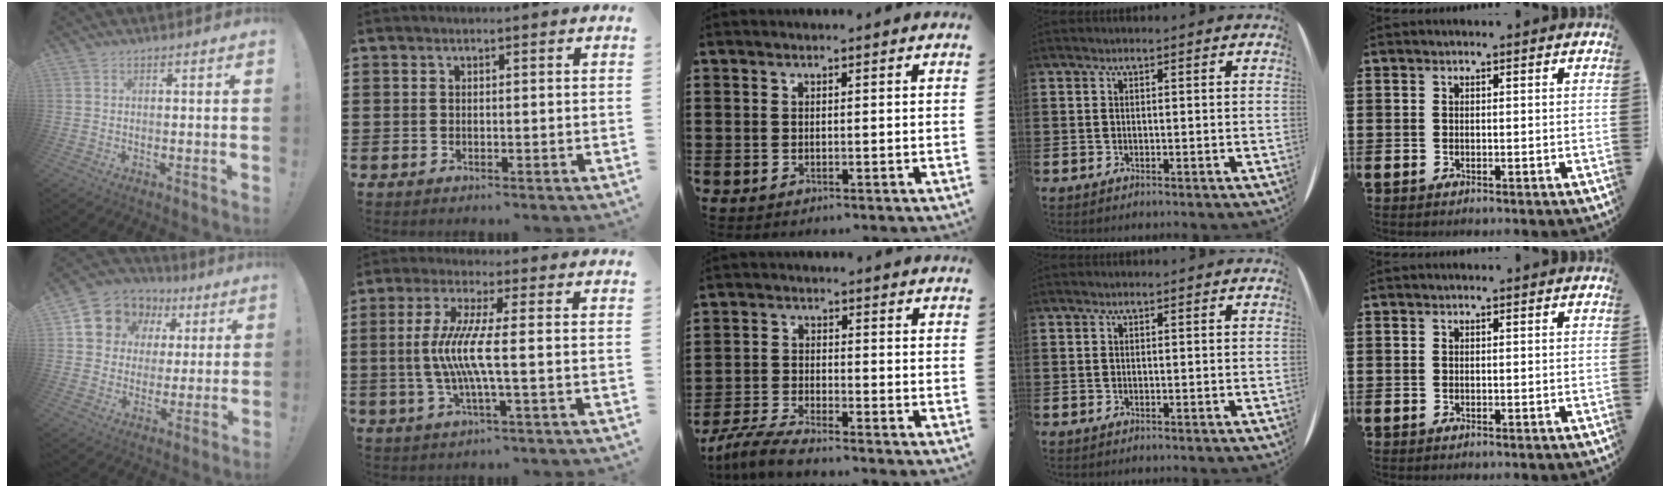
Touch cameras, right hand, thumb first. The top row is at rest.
{"thumb": {"total": 11.0, "force": [4.5, 9.5, 3.3], "torque": [-0.054, -0.027, 0.095]}, "index": {"total": 7.3, "force": [-0.9, 0.1, 7.3], "torque": [-0.160, -0.018, -0.028]}, "middle": {"total": 4.6, "force": [-4.2, 0.3, 1.7], "torque": [-0.052, -0.008, -0.086]}}